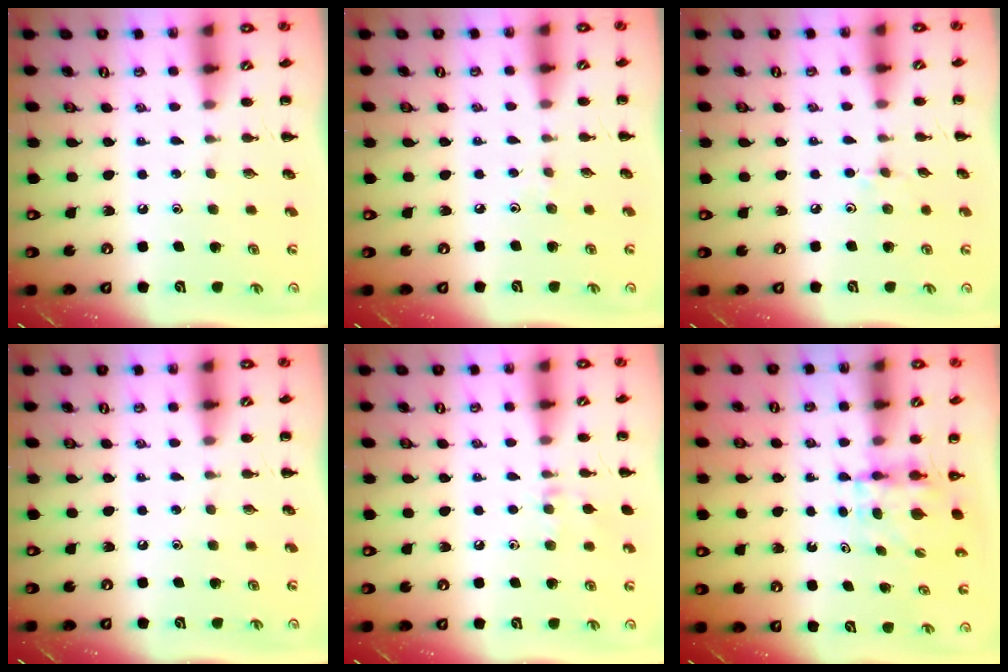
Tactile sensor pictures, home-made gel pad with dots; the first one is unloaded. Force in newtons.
{"total": 2.2, "press": 2.1, "slide": 0.9}
{"total": 5.2, "press": 4.8, "slide": 1.8}
{"total": 0.0}
{"total": 6.9, "press": 6.7, "slide": 1.8}
{"total": 3.9, "press": 3.9, "slide": 0.3}